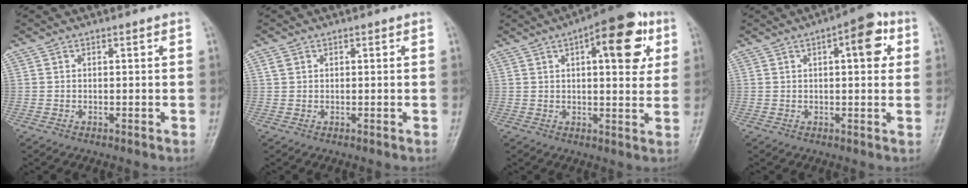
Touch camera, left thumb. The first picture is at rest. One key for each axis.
{"total": 1.1, "fx": 0.5, "fy": 0.9, "fz": 0.5, "tx": -0.005, "ty": 0.003, "tz": 0.011}
{"total": 14.1, "fx": 5.2, "fy": 5.5, "fz": 11.9, "tx": -0.124, "ty": -0.002, "tz": 0.061}
{"total": 8.1, "fx": 2.6, "fy": 3.1, "fz": 7.0, "tx": -0.072, "ty": 0.007, "tz": 0.024}